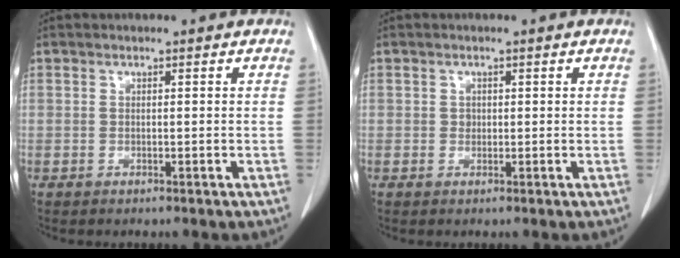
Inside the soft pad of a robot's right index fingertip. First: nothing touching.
{"total": 0.8, "force": [0.0, 0.8, 0.3], "torque": [-0.001, 0.002, 0.001]}